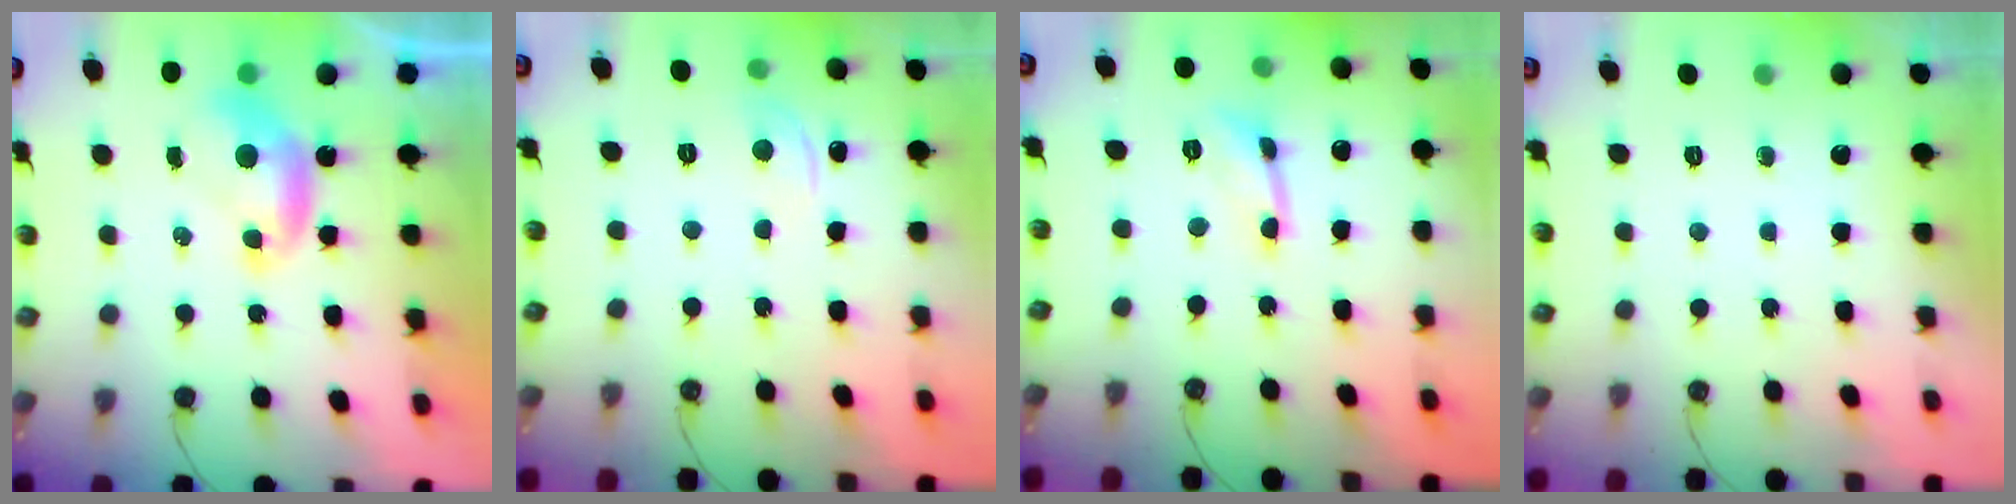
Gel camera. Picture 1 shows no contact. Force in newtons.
{"total": 0.6, "press": 0.0, "slide": 0.6}
{"total": 0.9, "press": 0.8, "slide": 0.1}
{"total": 0.0}